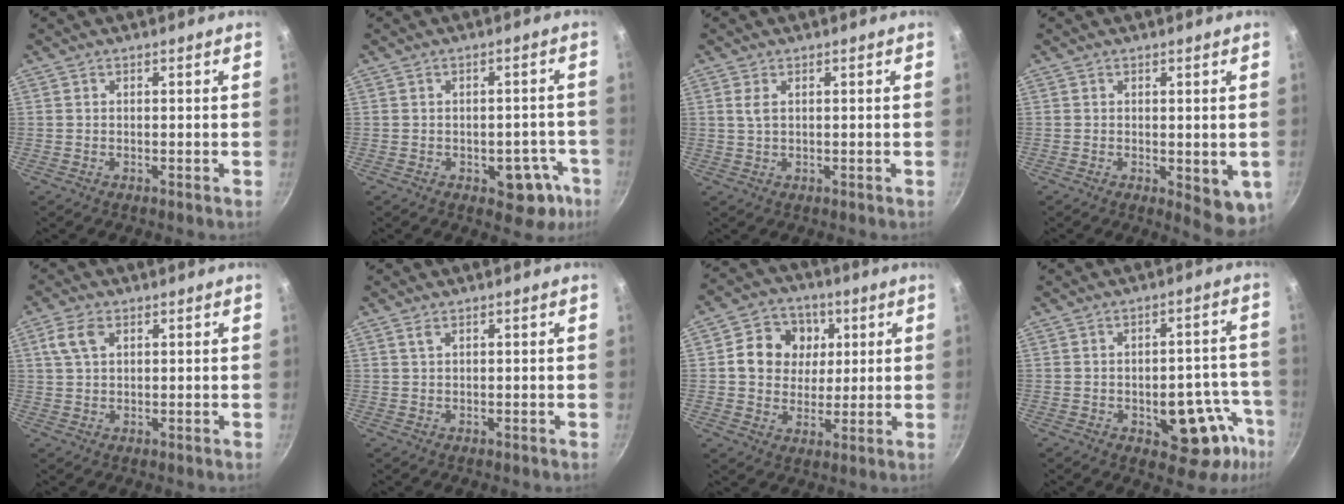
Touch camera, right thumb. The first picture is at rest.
{"total": 8.5, "force": [-3.6, 5.2, 5.7], "torque": [-0.016, 0.030, -0.035]}
{"total": 2.2, "force": [0.7, 1.1, 1.7], "torque": [-0.032, -0.002, 0.014]}
{"total": 6.4, "force": [-0.6, 2.8, 5.7], "torque": [-0.053, -0.004, -0.001]}
{"total": 4.7, "force": [1.8, 2.9, 3.3], "torque": [-0.059, 0.005, 0.034]}
{"total": 1.1, "force": [0.6, 0.4, 0.7], "torque": [-0.014, -0.001, 0.014]}
{"total": 11.5, "force": [2.9, 9.9, 5.2], "torque": [-0.053, -0.004, 0.038]}
{"total": 13.8, "force": [-5.1, 7.6, 10.2], "torque": [-0.053, 0.033, -0.059]}